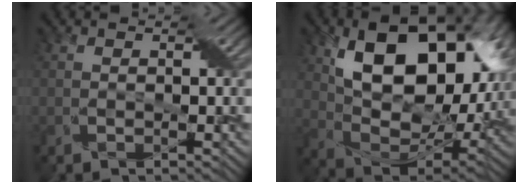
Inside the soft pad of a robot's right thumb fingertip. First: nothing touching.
{"total": 16.5, "force": [6.1, 9.7, 11.8], "torque": [-0.199, -0.005, 0.117]}